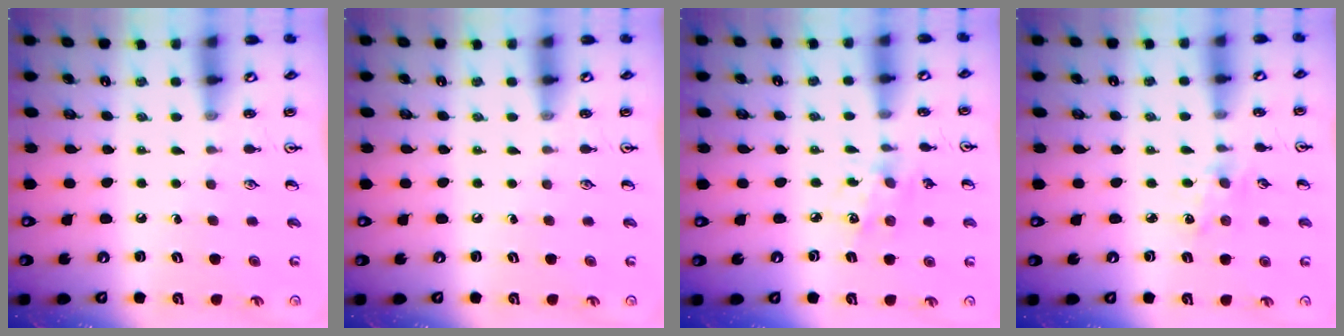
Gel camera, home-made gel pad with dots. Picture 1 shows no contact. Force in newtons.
{"total": 0.0}
{"total": 5.0, "press": 4.7, "slide": 1.6}
{"total": 2.8, "press": 2.8, "slide": 0.5}